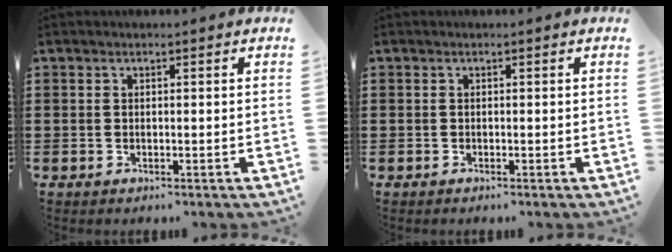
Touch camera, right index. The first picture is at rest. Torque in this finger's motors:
{"motor_torque": [0.74, 0.69, 0.03, 0.01]}